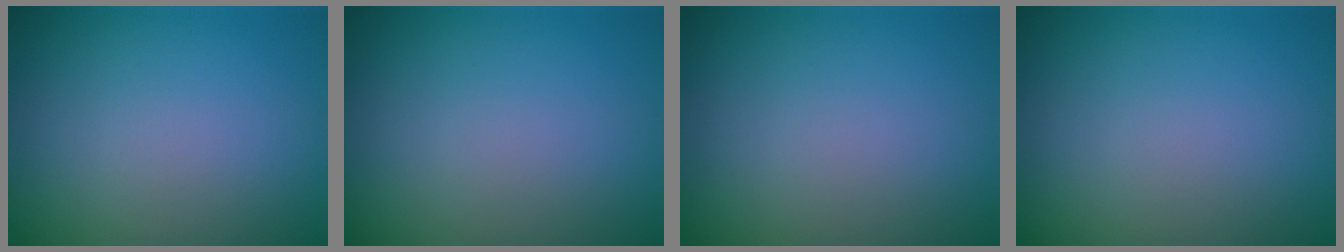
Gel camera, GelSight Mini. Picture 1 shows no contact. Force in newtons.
{"total": 0.0}
{"total": 0.0}
{"total": 0.0}